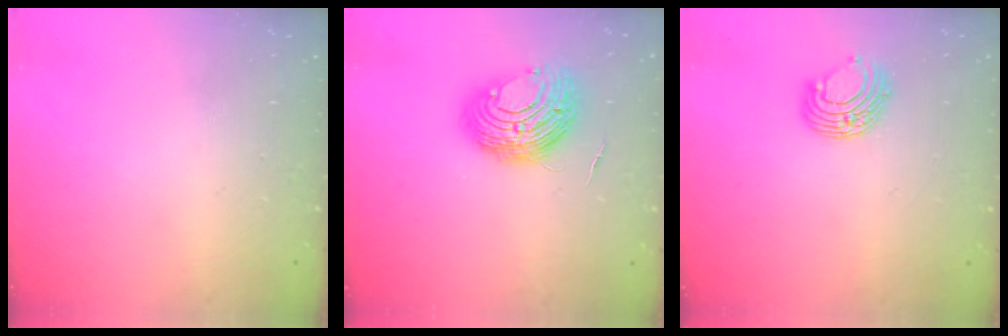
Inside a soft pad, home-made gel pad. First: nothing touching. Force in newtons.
{"total": 11.3, "press": 11.2, "slide": 1.2}
{"total": 8.2, "press": 8.2, "slide": 0.8}